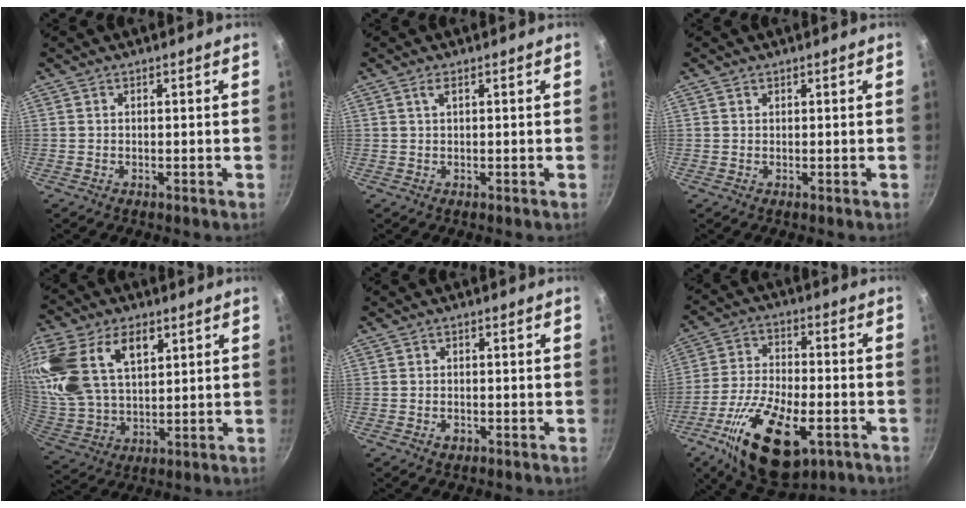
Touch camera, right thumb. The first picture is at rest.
{"total": 1.1, "force": [0.5, 0.2, 1.0], "torque": [-0.021, 0.001, 0.013]}
{"total": 0.6, "force": [0.3, 0.4, 0.1], "torque": [0.001, 0.001, 0.006]}
{"total": 22.6, "force": [9.6, 13.6, 15.3], "torque": [-0.324, -0.004, 0.189]}
{"total": 1.7, "force": [-0.7, 1.3, 0.9], "torque": [-0.011, 0.002, -0.010]}
{"total": 19.5, "force": [-8.0, 9.3, 15.2], "torque": [-0.258, 0.015, -0.134]}